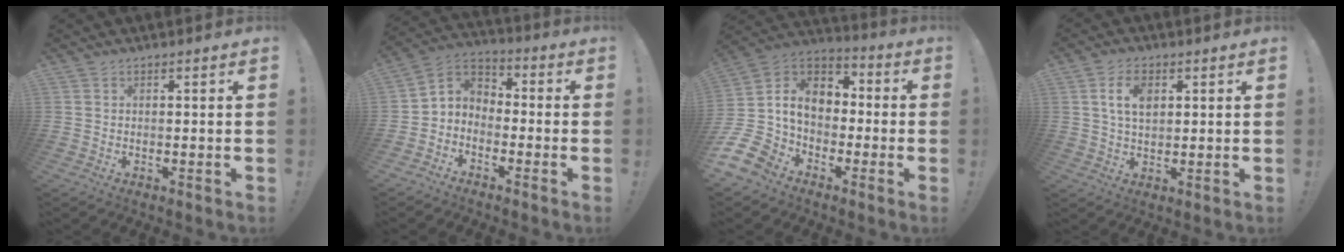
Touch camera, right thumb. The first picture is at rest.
{"total": 5.7, "force": [-3.4, 4.4, 1.4], "torque": [-0.034, 0.017, -0.060]}
{"total": 14.7, "force": [-1.9, 11.5, 8.9], "torque": [-0.157, 0.014, -0.029]}
{"total": 7.5, "force": [2.2, 4.7, 5.4], "torque": [-0.087, 0.003, 0.040]}